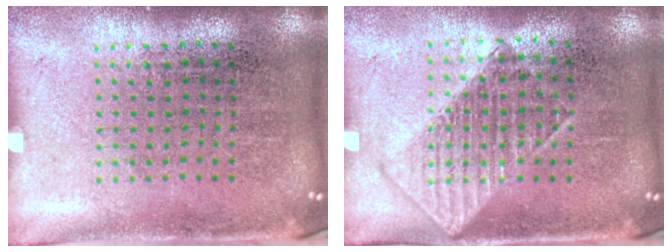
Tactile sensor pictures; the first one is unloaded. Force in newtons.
{"total": 1.2, "press": 1.2, "slide": 0.2}